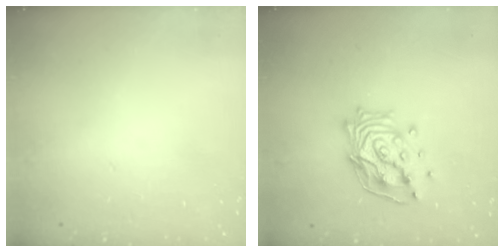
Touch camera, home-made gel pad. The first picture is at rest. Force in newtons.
{"total": 15.4, "press": 15.2, "slide": 1.9}